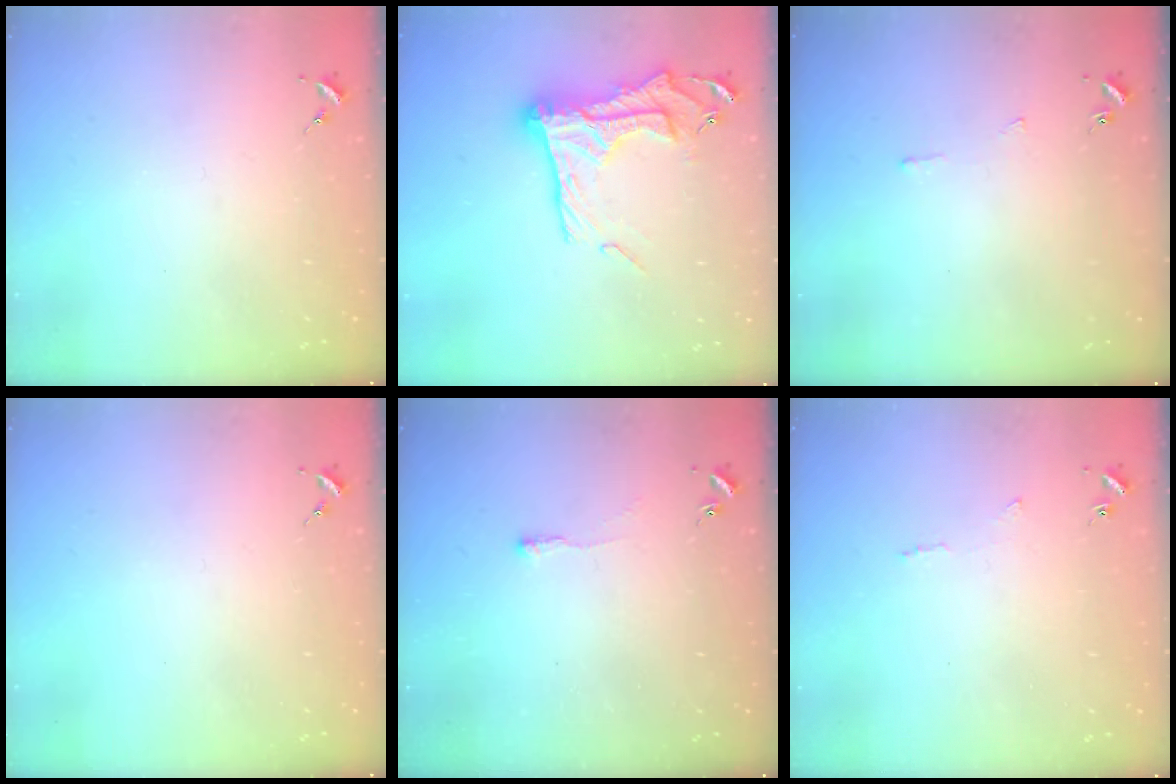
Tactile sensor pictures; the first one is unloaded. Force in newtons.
{"total": 18.9, "press": 18.8, "slide": 1.8}
{"total": 2.5, "press": 2.5, "slide": 0.3}
{"total": 0.0}
{"total": 2.5, "press": 2.5, "slide": 0.5}
{"total": 2.9, "press": 2.9, "slide": 0.5}